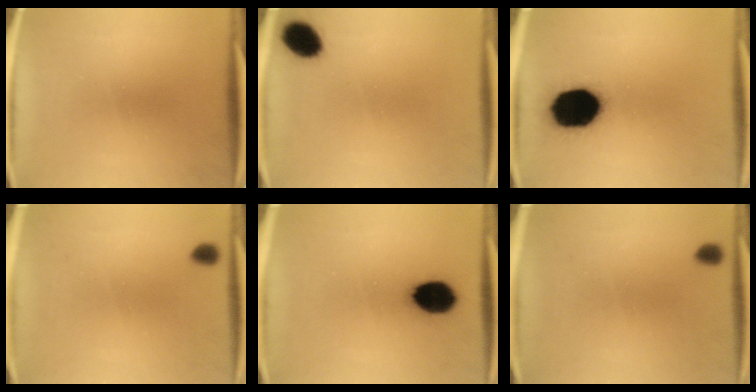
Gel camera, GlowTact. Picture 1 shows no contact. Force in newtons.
{"total": 7.0}
{"total": 19.3}
{"total": 1.3}
{"total": 10.1}
{"total": 1.3}